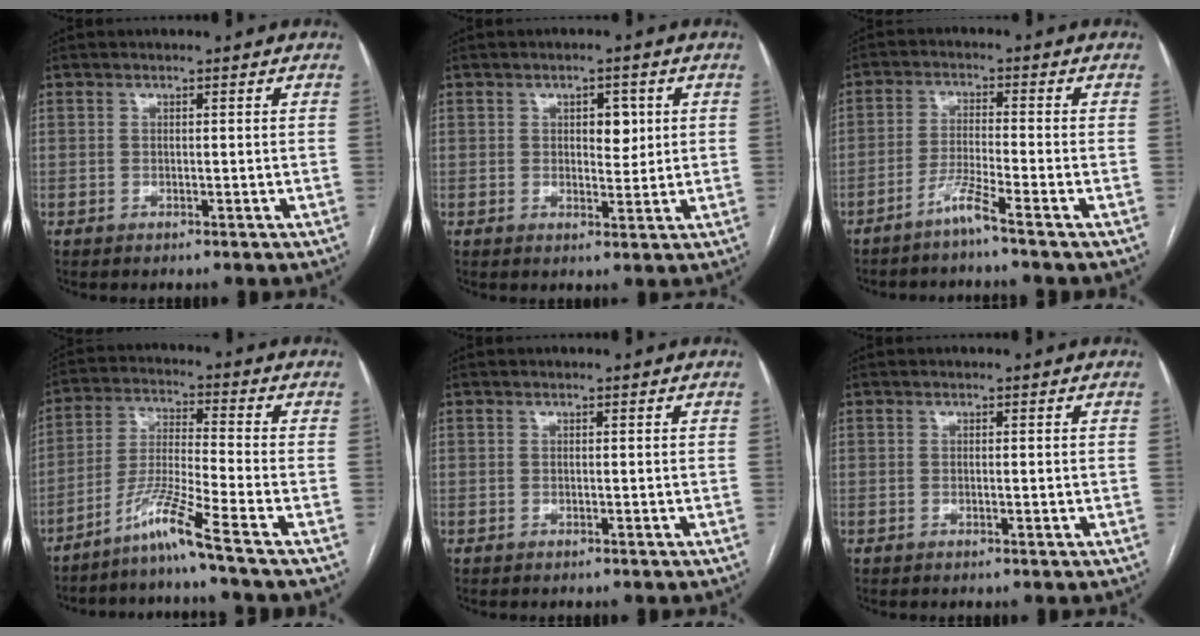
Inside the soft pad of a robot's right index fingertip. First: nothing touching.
{"total": 3.7, "force": [1.0, 2.0, 2.9], "torque": [-0.038, 0.002, 0.017]}
{"total": 4.1, "force": [-3.1, -1.1, 2.3], "torque": [-0.054, -0.010, -0.068]}
{"total": 8.4, "force": [-6.1, -2.3, 5.3], "torque": [-0.111, -0.022, -0.121]}
{"total": 0.0}
{"total": 0.8, "force": [-0.2, 0.1, 0.8], "torque": [-0.013, 0.000, -0.001]}